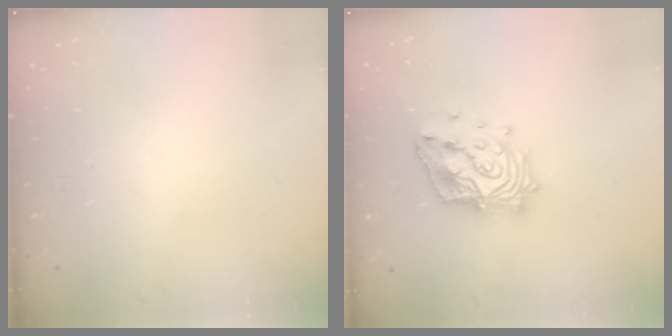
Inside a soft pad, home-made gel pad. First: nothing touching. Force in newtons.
{"total": 18.8, "press": 18.7, "slide": 1.6}